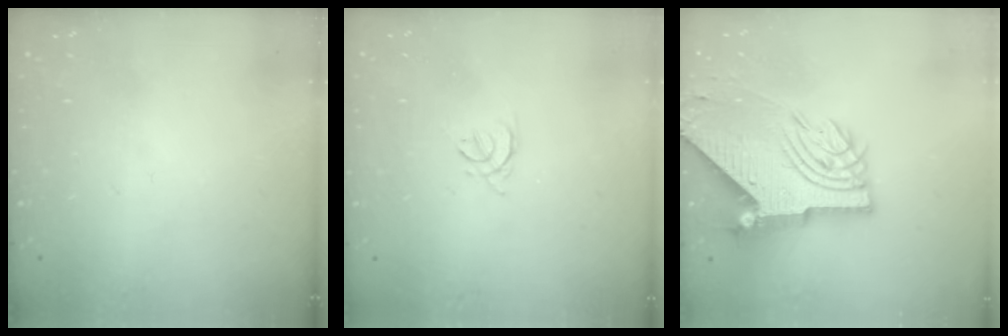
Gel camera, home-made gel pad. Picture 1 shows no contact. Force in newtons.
{"total": 2.4, "press": 2.3, "slide": 0.6}
{"total": 13.2, "press": 13.1, "slide": 1.6}